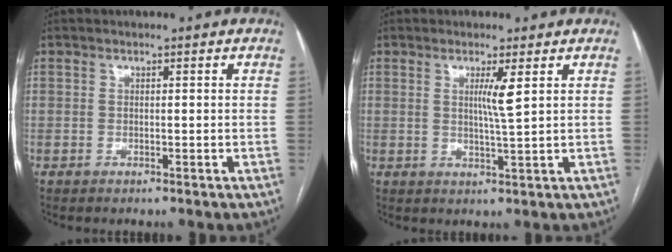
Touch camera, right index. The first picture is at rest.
{"total": 3.4, "force": [1.2, -0.5, 3.2], "torque": [-0.059, -0.006, 0.021]}